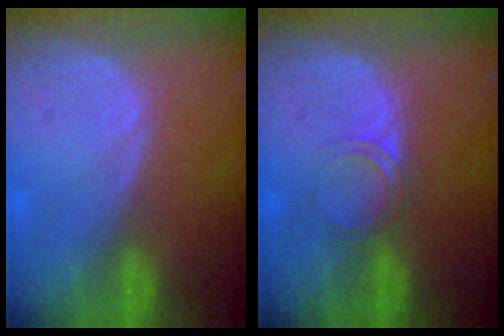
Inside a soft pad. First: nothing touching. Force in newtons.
{"total": 2.4, "press": 2.4, "slide": 0.2}